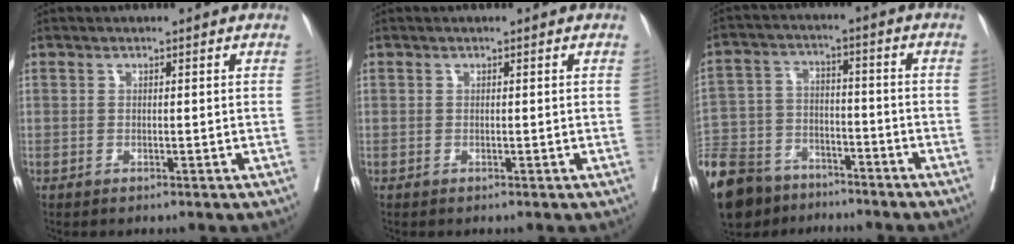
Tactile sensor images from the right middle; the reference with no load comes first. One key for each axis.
{"total": 0.0}
{"total": 19.5, "fx": -14.9, "fy": 9.5, "fz": 8.2, "tx": -0.224, "ty": -0.014, "tz": -0.250}